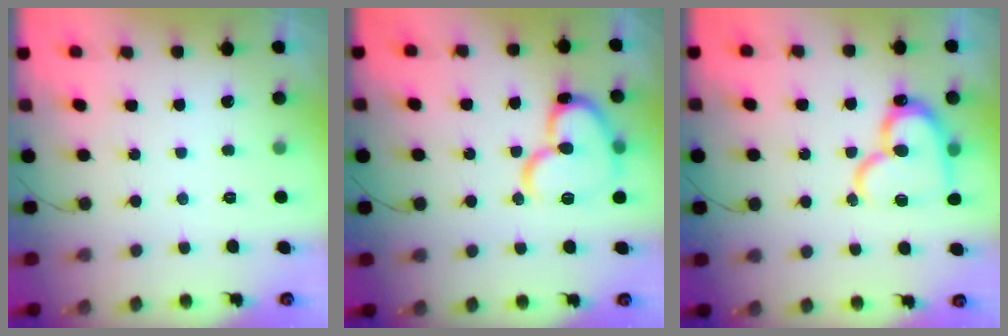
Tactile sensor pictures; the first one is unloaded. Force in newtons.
{"total": 16.8, "press": 16.7, "slide": 1.9}
{"total": 17.1, "press": 17.0, "slide": 1.8}